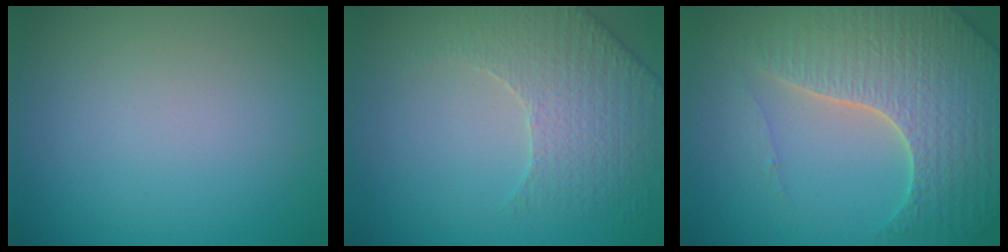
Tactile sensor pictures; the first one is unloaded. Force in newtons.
{"total": 3.1, "press": 3.0, "slide": 1.0}
{"total": 7.0, "press": 6.8, "slide": 1.7}